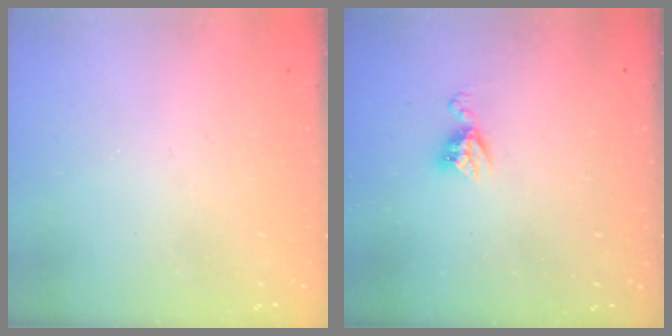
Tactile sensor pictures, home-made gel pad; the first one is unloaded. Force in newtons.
{"total": 6.8, "press": 6.8, "slide": 0.4}